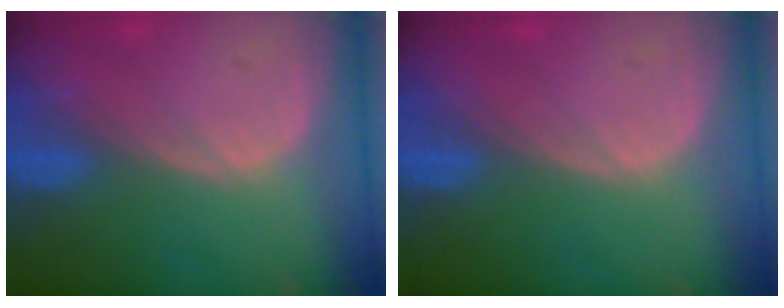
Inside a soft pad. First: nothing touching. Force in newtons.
{"total": 0.0}